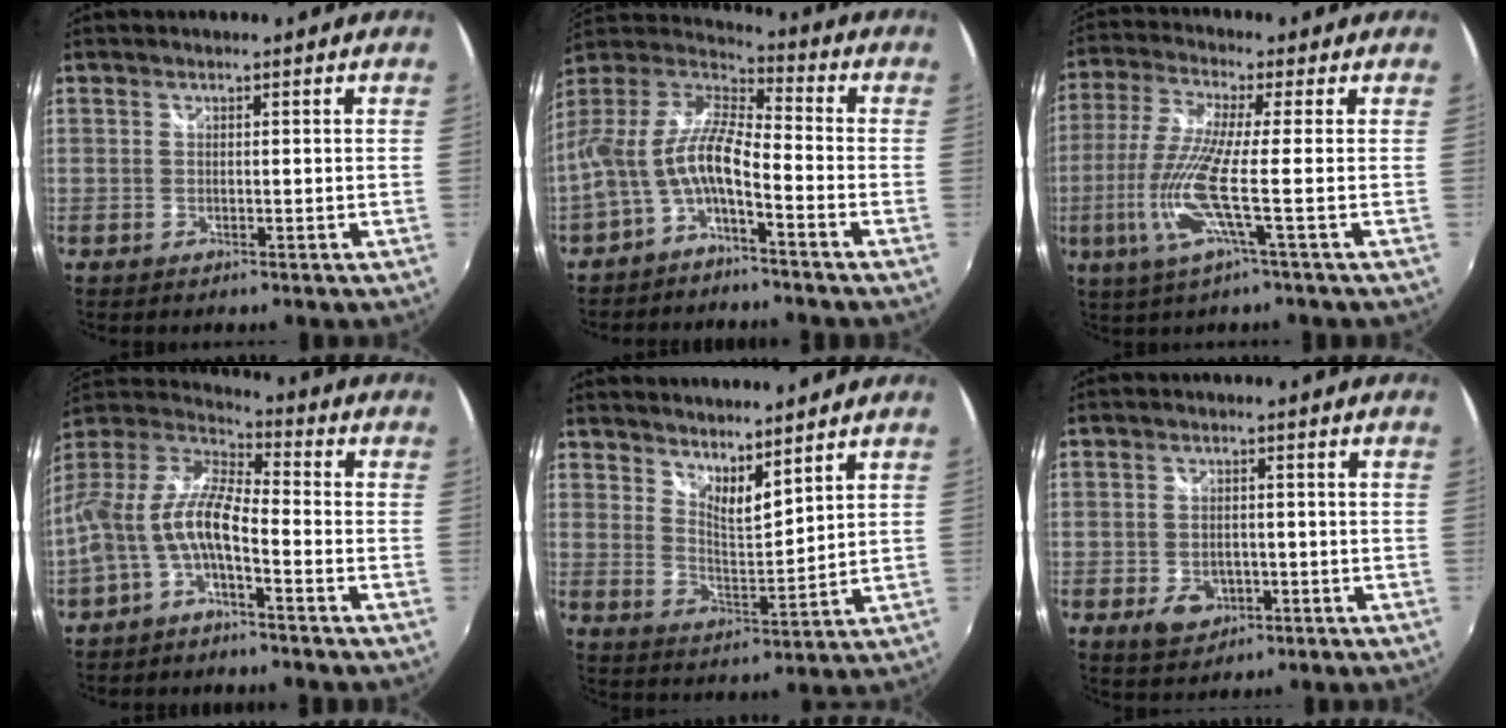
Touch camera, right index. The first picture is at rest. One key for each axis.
{"total": 11.6, "fx": -4.7, "fy": 3.2, "fz": 10.1, "tx": -0.207, "ty": 0.004, "tz": -0.092}
{"total": 10.7, "fx": -3.1, "fy": -0.8, "fz": 10.2, "tx": -0.217, "ty": -0.012, "tz": -0.057}
{"total": 12.2, "fx": -4.3, "fy": 3.9, "fz": 10.7, "tx": -0.220, "ty": 0.007, "tz": -0.087}
{"total": 7.3, "fx": 6.3, "fy": 1.4, "fz": 3.4, "tx": -0.047, "ty": -0.009, "tz": 0.106}
{"total": 5.5, "fx": -2.3, "fy": 4.1, "fz": 3.0, "tx": -0.065, "ty": -0.001, "tz": -0.028}